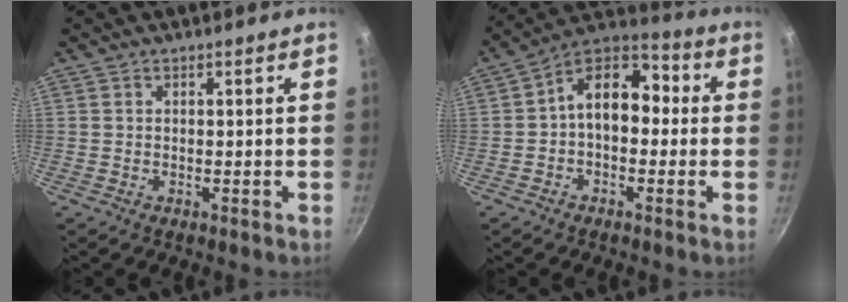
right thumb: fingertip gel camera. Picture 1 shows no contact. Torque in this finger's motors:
{"motor_torque": [-0.33, 0.72, 0.73, 0.22, 0.07]}